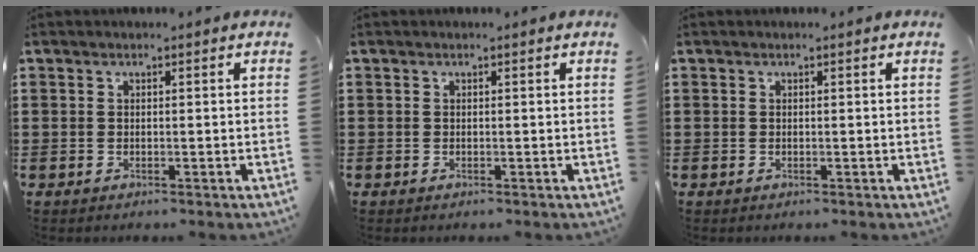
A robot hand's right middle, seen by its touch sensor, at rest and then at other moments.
{"total": 0.0}
{"total": 0.0}